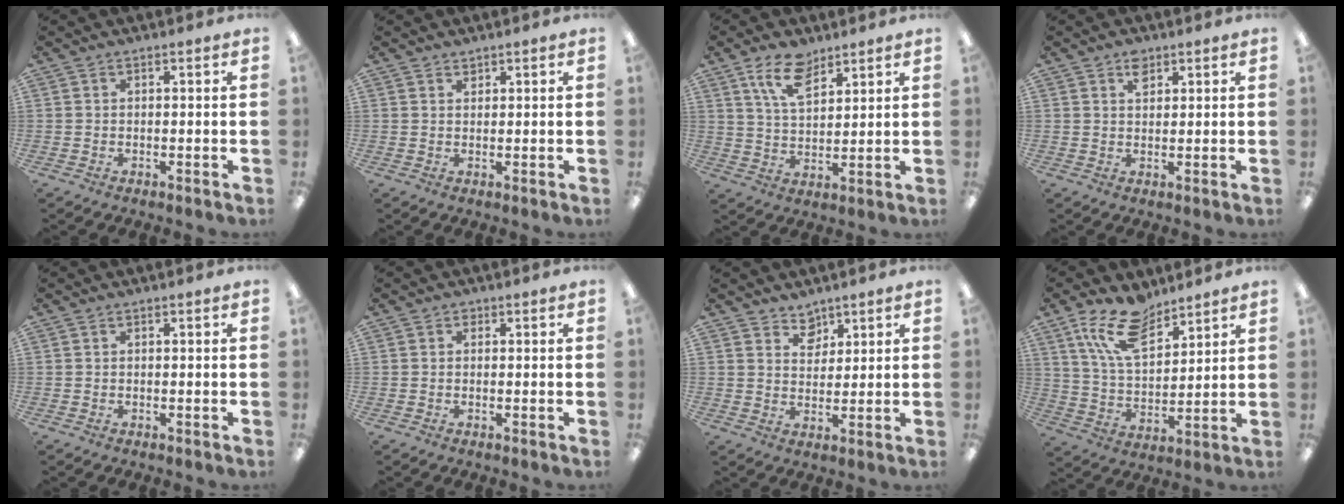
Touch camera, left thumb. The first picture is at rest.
{"total": 1.2, "force": [1.1, 0.4, 0.0], "torque": [0.007, -0.004, 0.019]}
{"total": 9.9, "force": [6.6, 4.8, 5.5], "torque": [-0.102, -0.022, 0.121]}
{"total": 3.4, "force": [2.2, 2.0, 1.7], "torque": [-0.022, -0.005, 0.038]}
{"total": 0.0}
{"total": 0.7, "force": [0.3, 0.6, 0.2], "torque": [0.003, 0.000, 0.003]}
{"total": 4.8, "force": [3.9, 2.8, 0.4], "torque": [0.003, -0.023, 0.070]}
{"total": 13.8, "force": [9.4, 6.8, 7.6], "torque": [-0.148, -0.036, 0.176]}